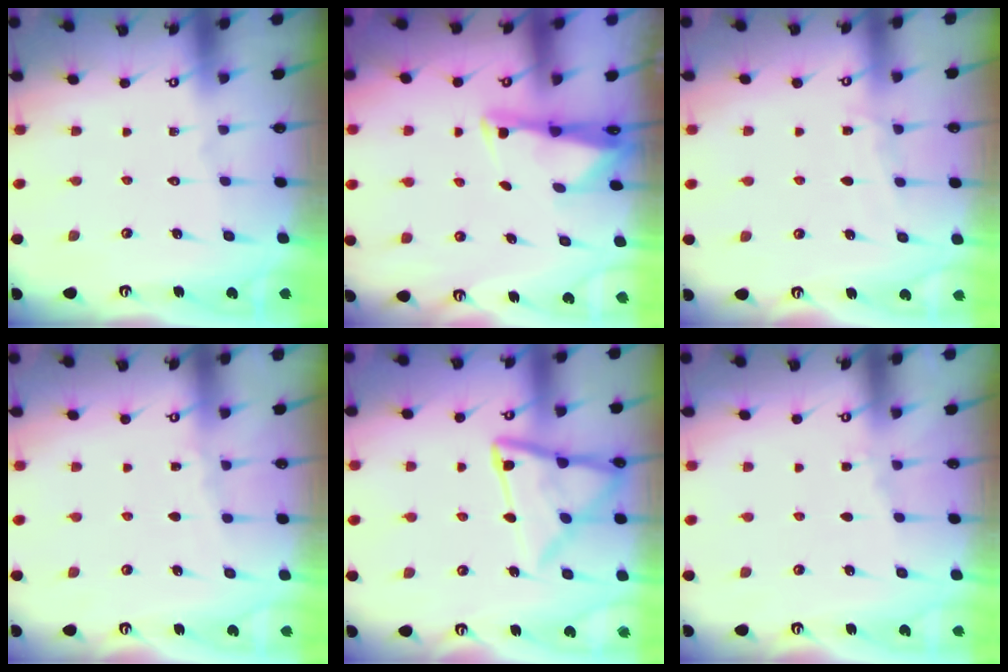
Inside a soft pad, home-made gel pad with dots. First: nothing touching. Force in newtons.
{"total": 2.5, "press": 2.5, "slide": 0.3}
{"total": 4.1, "press": 4.1, "slide": 0.6}
{"total": 3.0, "press": 3.0, "slide": 0.4}
{"total": 15.1, "press": 15.1, "slide": 1.3}
{"total": 3.0, "press": 2.9, "slide": 0.5}